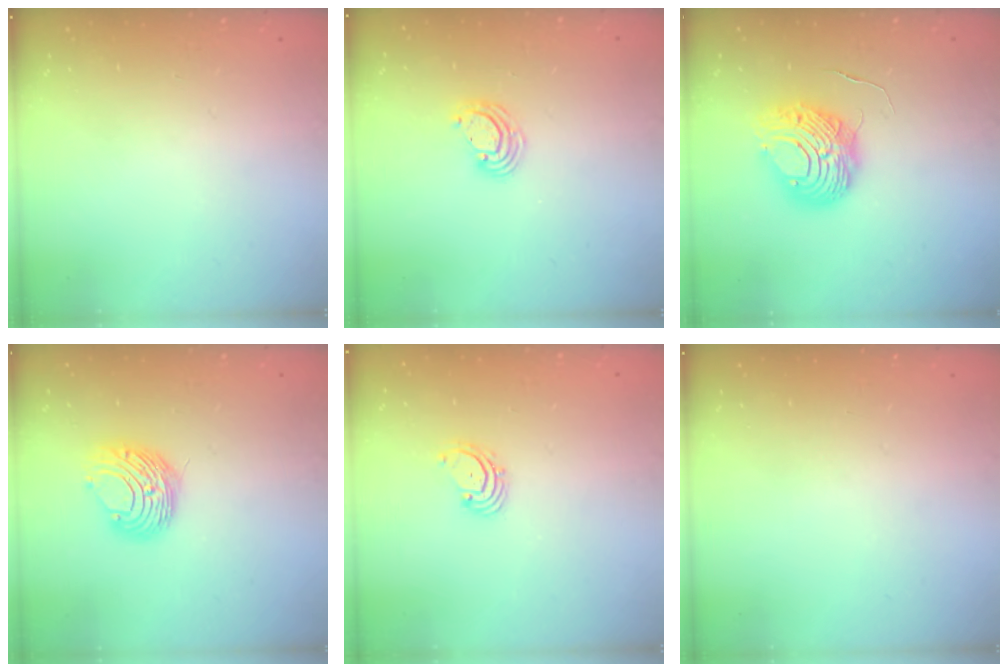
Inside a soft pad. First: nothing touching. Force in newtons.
{"total": 4.8, "press": 4.8, "slide": 0.2}
{"total": 9.7, "press": 9.6, "slide": 1.1}
{"total": 9.7, "press": 9.7, "slide": 1.0}
{"total": 2.0, "press": 1.9, "slide": 0.6}
{"total": 0.0}